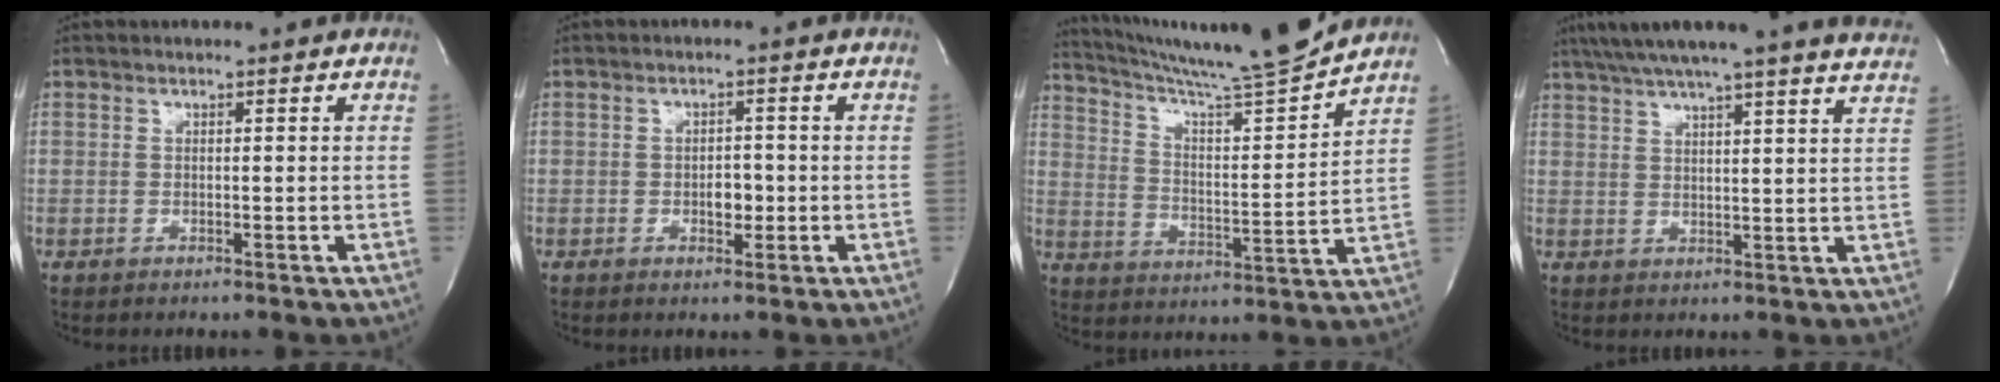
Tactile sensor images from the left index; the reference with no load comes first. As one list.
[{"total": 2.5, "force": [-0.6, 1.4, 1.9], "torque": [-0.027, 0.004, -0.006]}, {"total": 15.8, "force": [14.7, -2.0, 5.5], "torque": [-0.099, -0.035, 0.231]}, {"total": 22.6, "force": [19.9, 0.0, 10.5], "torque": [-0.177, -0.003, 0.252]}]